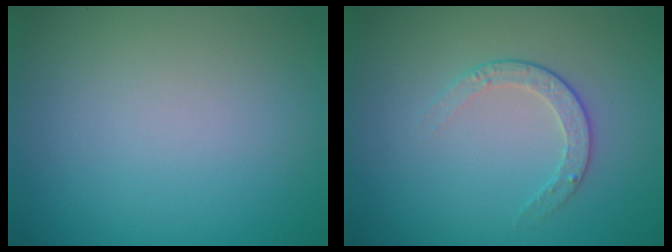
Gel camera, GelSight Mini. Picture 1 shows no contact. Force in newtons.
{"total": 2.1, "press": 1.4, "slide": 1.5}